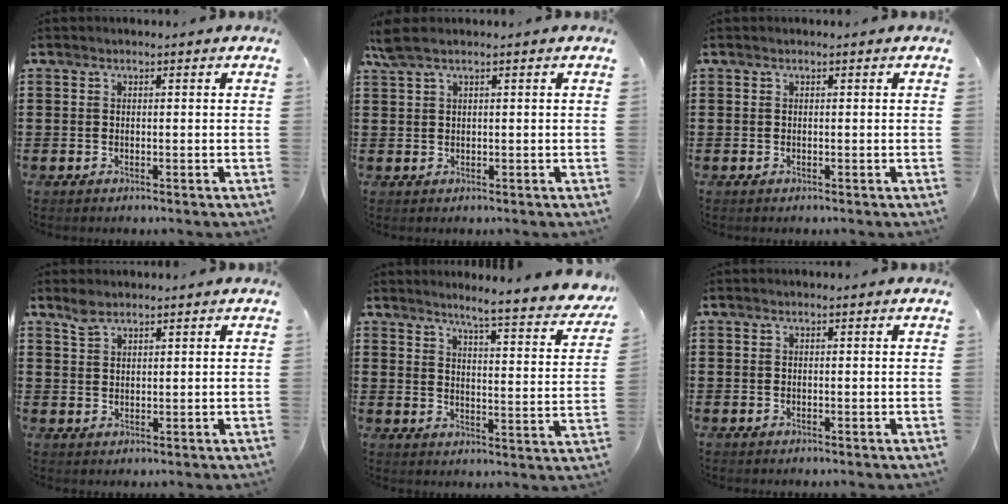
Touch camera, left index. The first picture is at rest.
{"total": 2.2, "force": [1.2, 0.3, 1.8], "torque": [-0.038, 0.000, 0.022]}
{"total": 0.0}
{"total": 2.4, "force": [2.0, 1.0, 0.9], "torque": [-0.023, 0.001, 0.038]}
{"total": 4.8, "force": [4.1, -1.1, 2.3], "torque": [-0.049, -0.048, 0.057]}
{"total": 0.0}